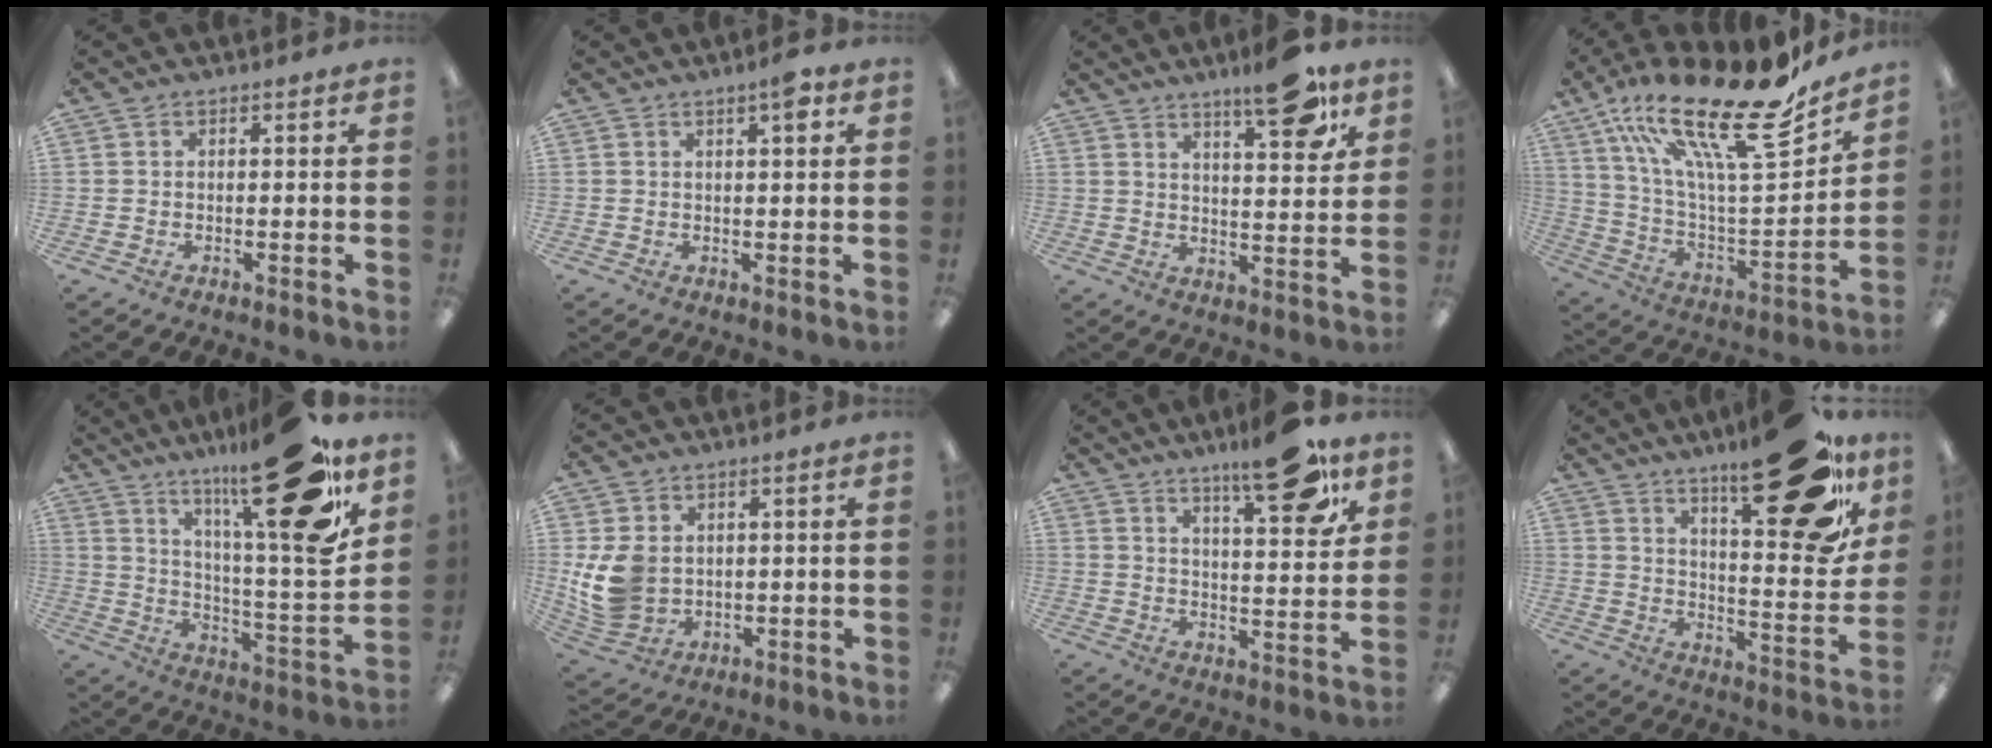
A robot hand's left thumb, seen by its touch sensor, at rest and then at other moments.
{"total": 4.2, "force": [2.3, 1.1, 3.3], "torque": [-0.046, -0.005, 0.034]}
{"total": 15.4, "force": [10.3, 5.2, 10.2], "torque": [-0.123, -0.057, 0.161]}
{"total": 27.3, "force": [17.5, 8.5, 19.1], "torque": [-0.321, -0.118, 0.290]}
{"total": 25.6, "force": [17.0, 5.4, 18.3], "torque": [-0.259, -0.113, 0.263]}
{"total": 10.7, "force": [0.9, 8.6, 6.2], "torque": [-0.139, 0.010, 0.020]}
{"total": 18.7, "force": [12.5, 6.4, 12.4], "torque": [-0.155, -0.074, 0.193]}
{"total": 27.0, "force": [17.4, 8.8, 18.7], "torque": [-0.233, -0.114, 0.271]}